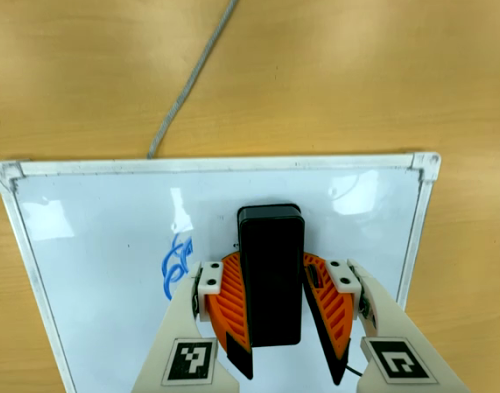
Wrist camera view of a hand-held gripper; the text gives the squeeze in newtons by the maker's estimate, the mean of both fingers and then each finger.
{"total": 10.4, "left": 12.0, "right": 8.7}